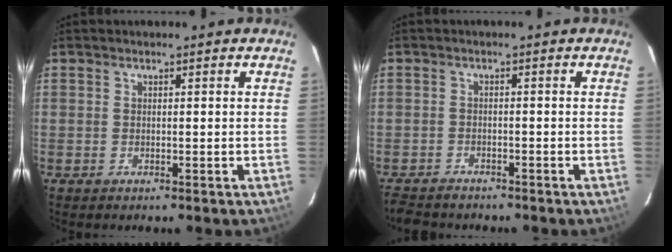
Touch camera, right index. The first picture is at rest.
{"total": 6.5, "force": [-5.7, 2.5, 1.7], "torque": [-0.053, -0.007, -0.094]}